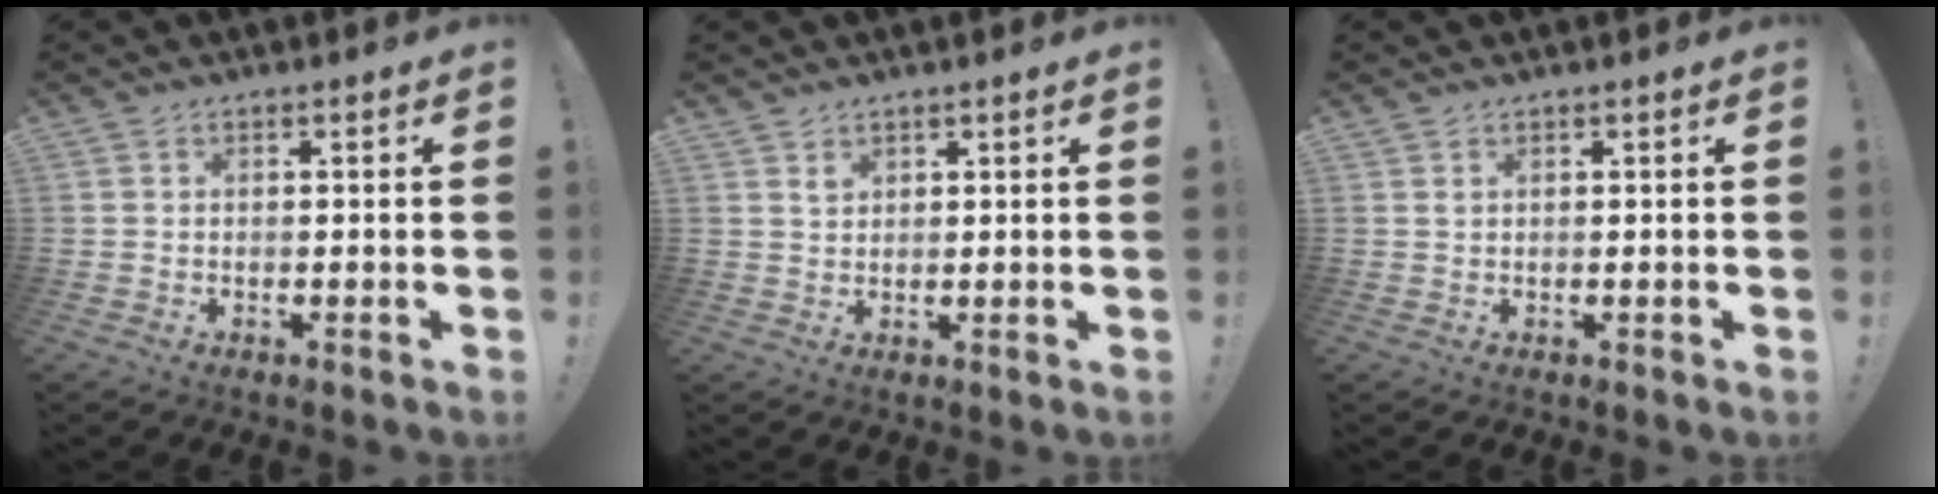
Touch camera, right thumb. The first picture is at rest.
{"total": 2.6, "force": [2.1, 1.5, 0.4], "torque": [0.010, -0.022, 0.036]}
{"total": 0.6, "force": [0.5, 0.0, 0.3], "torque": [0.000, -0.005, 0.009]}